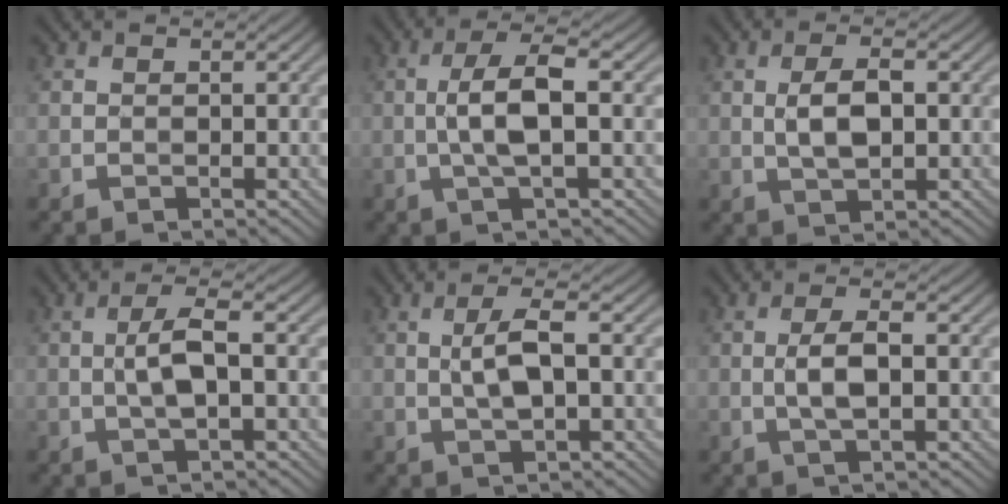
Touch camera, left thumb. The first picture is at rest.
{"total": 5.8, "force": [-0.4, 1.4, 5.6], "torque": [-0.111, 0.012, -0.014]}
{"total": 4.6, "force": [0.2, 2.0, 4.1], "torque": [-0.086, 0.001, 0.006]}
{"total": 4.3, "force": [-0.3, 1.1, 4.1], "torque": [-0.085, 0.009, -0.009]}
{"total": 4.5, "force": [0.2, 1.2, 4.3], "torque": [-0.090, 0.008, 0.002]}
{"total": 3.8, "force": [-0.3, 1.1, 3.7], "torque": [-0.077, 0.004, -0.008]}